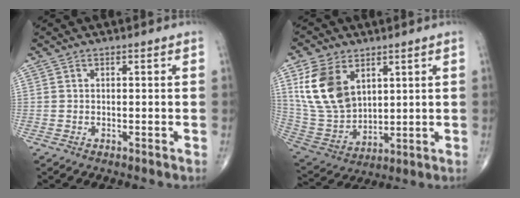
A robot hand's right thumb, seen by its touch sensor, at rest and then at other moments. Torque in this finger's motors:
{"motor_torque": [-0.72, 1.17, 0.54, 0.28, 0.14]}